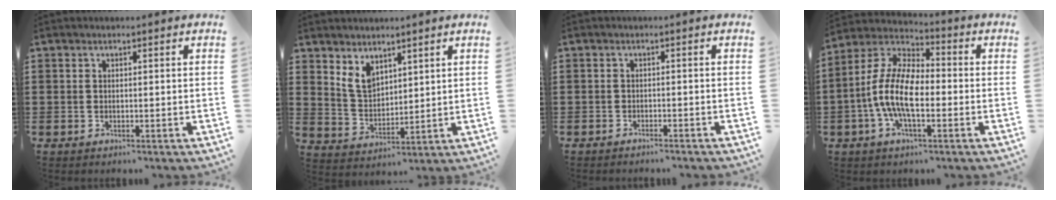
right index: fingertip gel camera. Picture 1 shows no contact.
{"total": 5.1, "force": [3.6, 2.9, 2.2], "torque": [-0.056, 0.000, 0.067]}
{"total": 1.2, "force": [-1.2, -0.1, 0.1], "torque": [-0.005, 0.002, -0.025]}
{"total": 10.9, "force": [-2.6, 4.9, 9.4], "torque": [-0.231, -0.009, -0.059]}